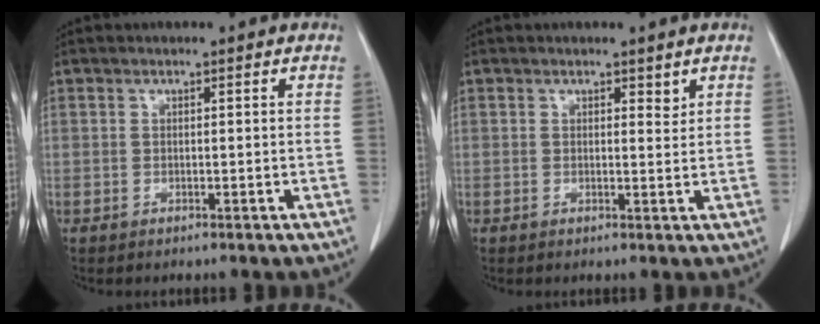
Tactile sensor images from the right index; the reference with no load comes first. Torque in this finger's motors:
{"motor_torque": [-0.08, 0.01, 0.04, -0.01]}